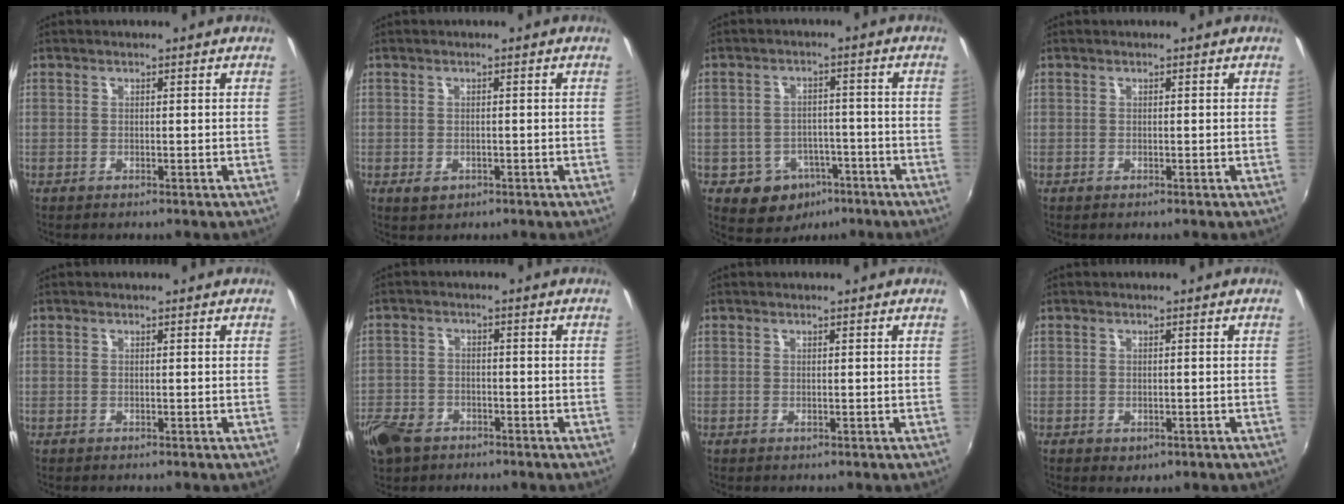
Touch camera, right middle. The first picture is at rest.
{"total": 2.2, "force": [-0.9, 1.6, 1.1], "torque": [-0.019, -0.006, -0.011]}
{"total": 8.2, "force": [-4.3, 6.6, 2.4], "torque": [-0.050, 0.018, -0.042]}
{"total": 0.0}
{"total": 0.0}
{"total": 10.7, "force": [-6.4, 7.3, 4.6], "torque": [-0.141, -0.005, -0.116]}
{"total": 0.0}
{"total": 1.7, "force": [-0.6, 1.3, 0.9], "torque": [-0.016, -0.006, -0.007]}